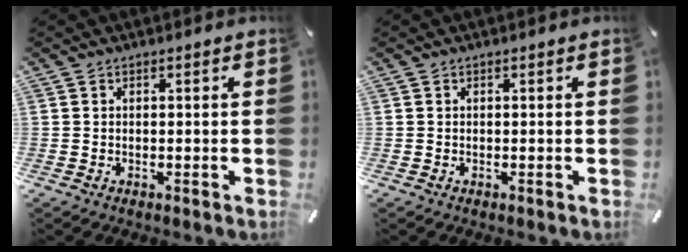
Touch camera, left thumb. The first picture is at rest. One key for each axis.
{"total": 0.0}